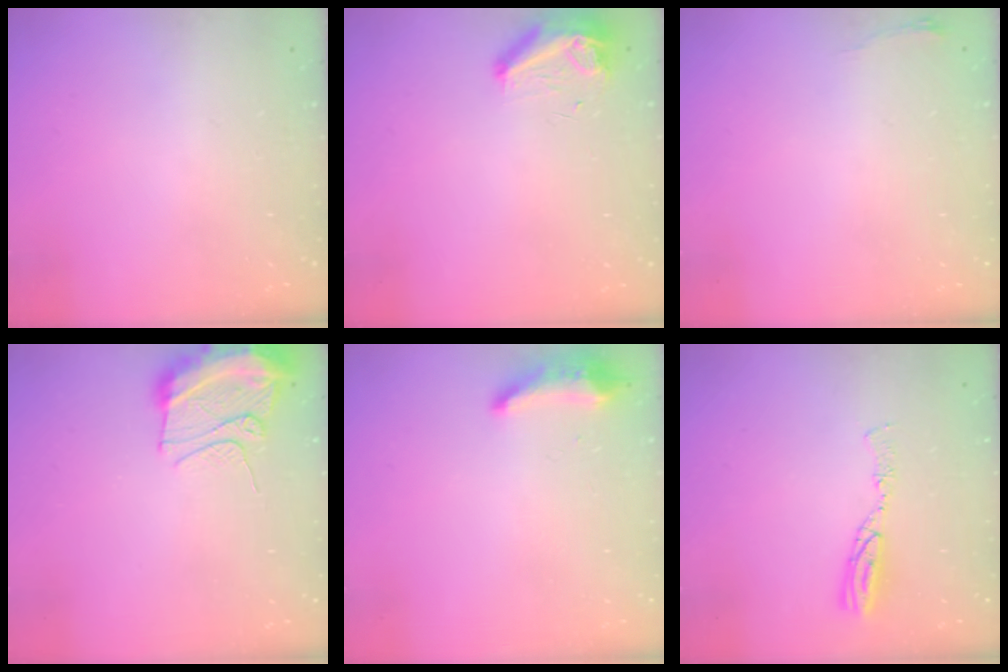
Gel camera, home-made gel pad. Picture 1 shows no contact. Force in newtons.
{"total": 8.4, "press": 8.2, "slide": 1.9}
{"total": 3.4, "press": 3.4, "slide": 0.5}
{"total": 12.4, "press": 12.3, "slide": 1.6}
{"total": 10.1, "press": 9.0, "slide": 4.6}
{"total": 6.6, "press": 6.5, "slide": 0.7}